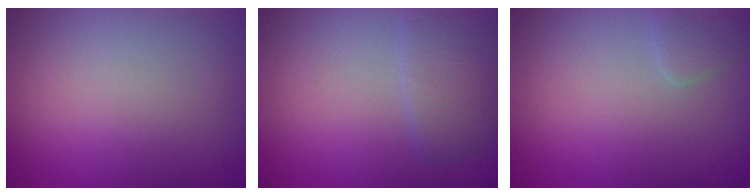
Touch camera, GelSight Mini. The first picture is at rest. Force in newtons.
{"total": 2.9, "press": 2.9, "slide": 0.1}
{"total": 1.3, "press": 1.3, "slide": 0.0}